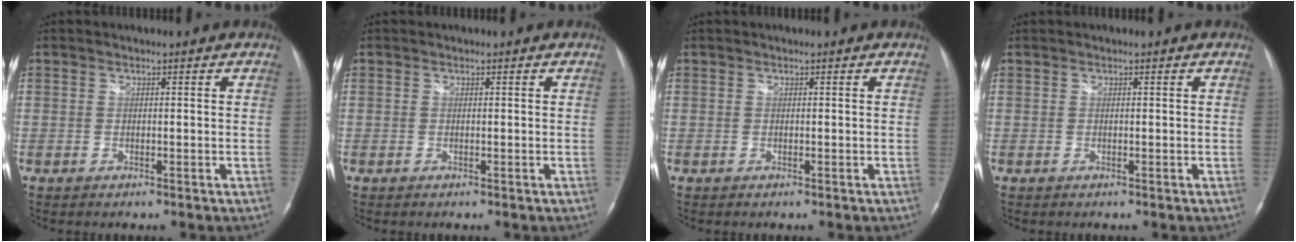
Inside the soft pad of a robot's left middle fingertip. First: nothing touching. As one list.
[{"total": 0.0}, {"total": 0.0}, {"total": 0.0}]